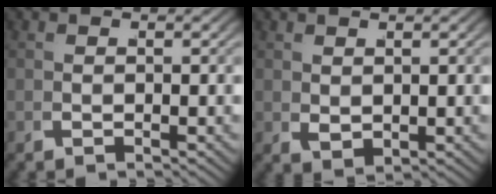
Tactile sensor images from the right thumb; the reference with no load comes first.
{"total": 1.6, "force": [0.4, 1.0, 1.2], "torque": [-0.020, -0.011, 0.020]}